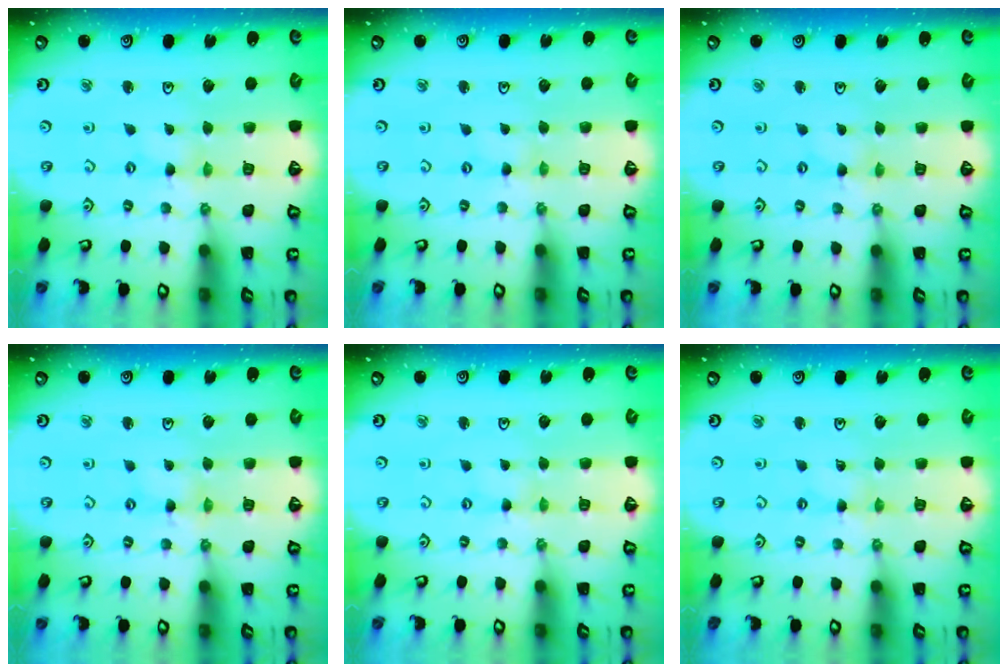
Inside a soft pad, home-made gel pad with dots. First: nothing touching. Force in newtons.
{"total": 0.0}
{"total": 0.0}
{"total": 1.4, "press": 1.4, "slide": 0.2}
{"total": 0.0}
{"total": 0.5, "press": 0.5, "slide": 0.1}